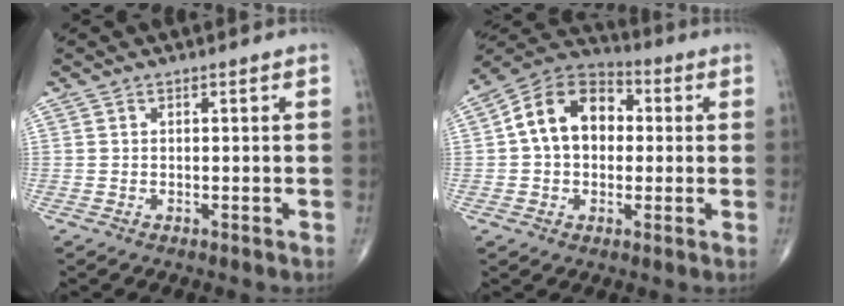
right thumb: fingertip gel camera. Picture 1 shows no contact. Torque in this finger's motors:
{"motor_torque": [-0.37, 1.07, 0.88, 0.51, 0.15]}